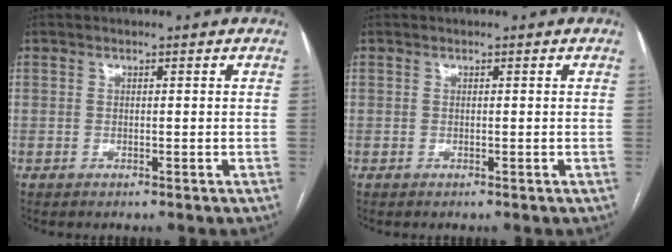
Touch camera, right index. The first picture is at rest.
{"total": 0.0}